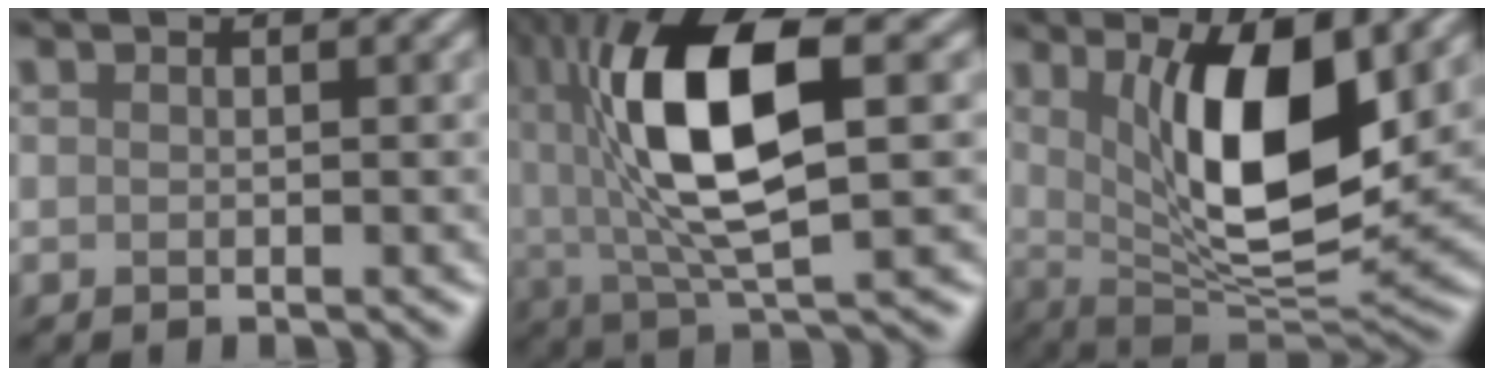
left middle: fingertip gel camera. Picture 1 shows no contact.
{"total": 11.4, "force": [1.9, 3.7, 10.6], "torque": [-0.202, 0.012, 0.036]}
{"total": 10.4, "force": [3.0, 3.6, 9.3], "torque": [-0.149, -0.020, 0.056]}